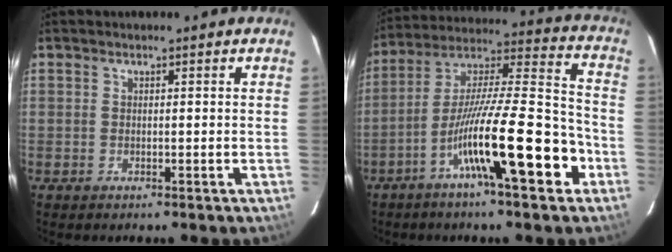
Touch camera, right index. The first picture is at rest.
{"total": 19.1, "force": [-8.3, 2.2, 17.1], "torque": [-0.300, 0.001, -0.140]}